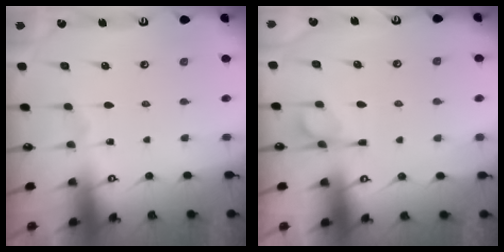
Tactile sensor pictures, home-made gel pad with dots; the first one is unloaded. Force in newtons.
{"total": 1.2, "press": 0.2, "slide": 1.2}